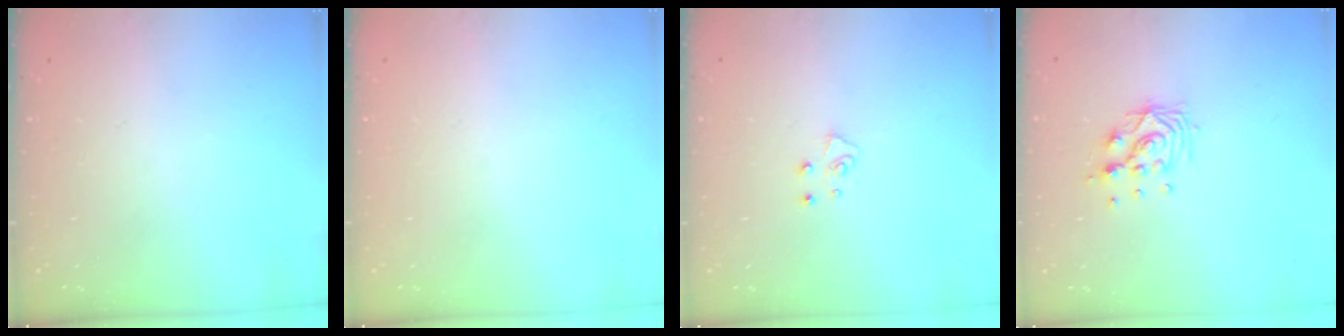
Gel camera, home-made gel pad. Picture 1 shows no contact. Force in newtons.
{"total": 0.0}
{"total": 5.1, "press": 5.1, "slide": 0.4}
{"total": 9.2, "press": 9.2, "slide": 0.5}